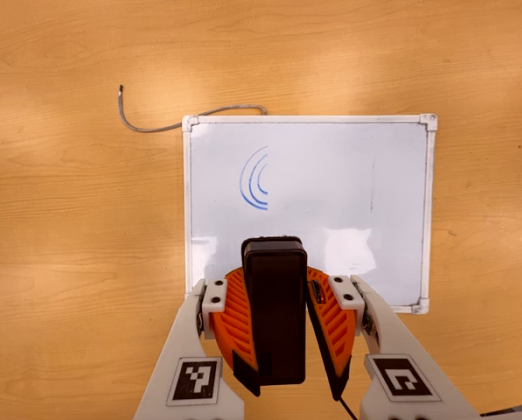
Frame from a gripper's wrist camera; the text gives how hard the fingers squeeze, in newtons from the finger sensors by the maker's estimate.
{"total": 10.9, "left": 9.8, "right": 12.0}